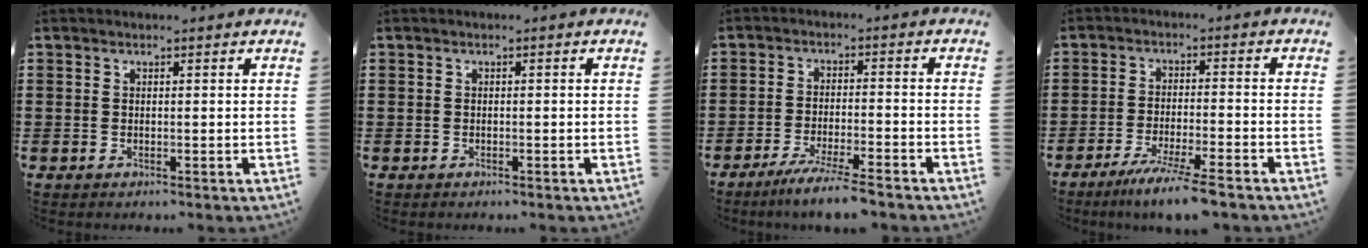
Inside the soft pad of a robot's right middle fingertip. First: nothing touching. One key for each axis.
{"total": 0.0}
{"total": 5.2, "fx": -4.5, "fy": -0.2, "fz": 2.6, "tx": -0.054, "ty": -0.014, "tz": -0.085}
{"total": 6.2, "fx": -5.2, "fy": -0.2, "fz": 3.5, "tx": -0.065, "ty": -0.016, "tz": -0.094}